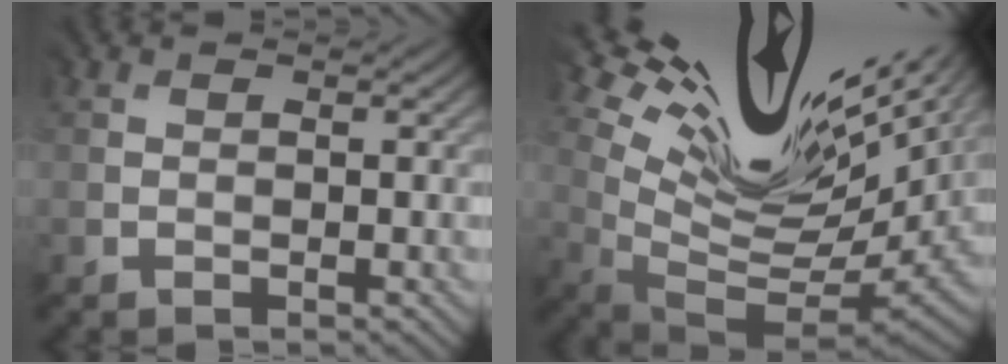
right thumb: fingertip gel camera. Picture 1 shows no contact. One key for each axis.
{"total": 16.6, "fx": 9.5, "fy": 4.6, "fz": 12.8, "tx": -0.202, "ty": 0.021, "tz": 0.170}